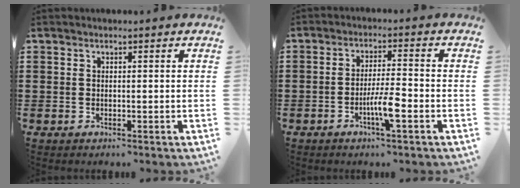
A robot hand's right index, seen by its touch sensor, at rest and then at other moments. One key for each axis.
{"total": 5.5, "fx": -2.2, "fy": 0.7, "fz": 5.0, "tx": -0.098, "ty": -0.007, "tz": -0.043}